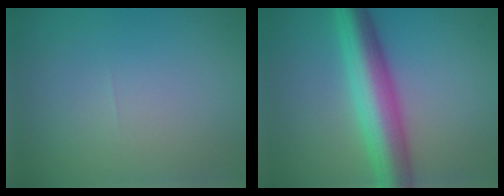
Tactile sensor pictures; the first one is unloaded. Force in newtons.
{"total": 7.4, "press": 7.4, "slide": 0.1}